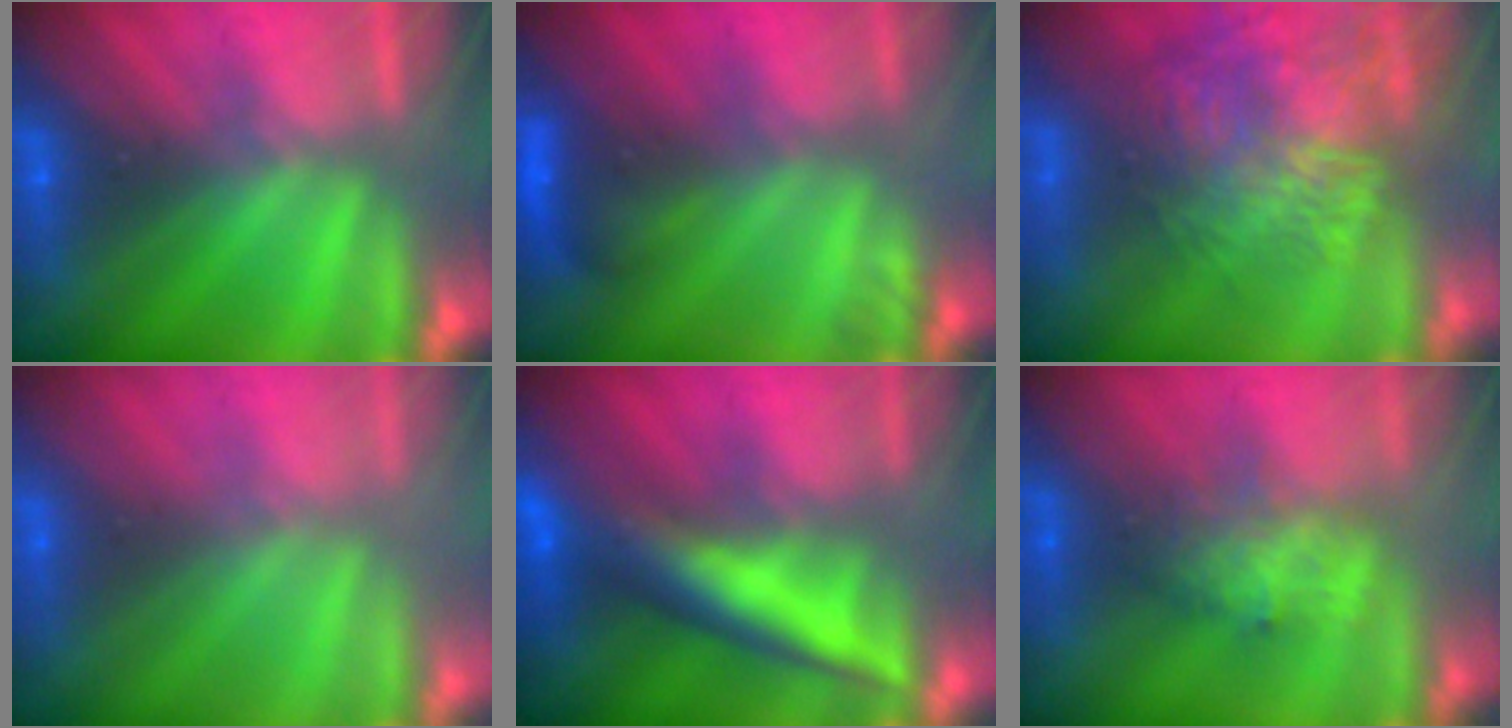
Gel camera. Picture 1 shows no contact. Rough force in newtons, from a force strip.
{"total": 2.9}
{"total": 10.0}
{"total": 2.9}
{"total": 9.8}
{"total": 2.8}